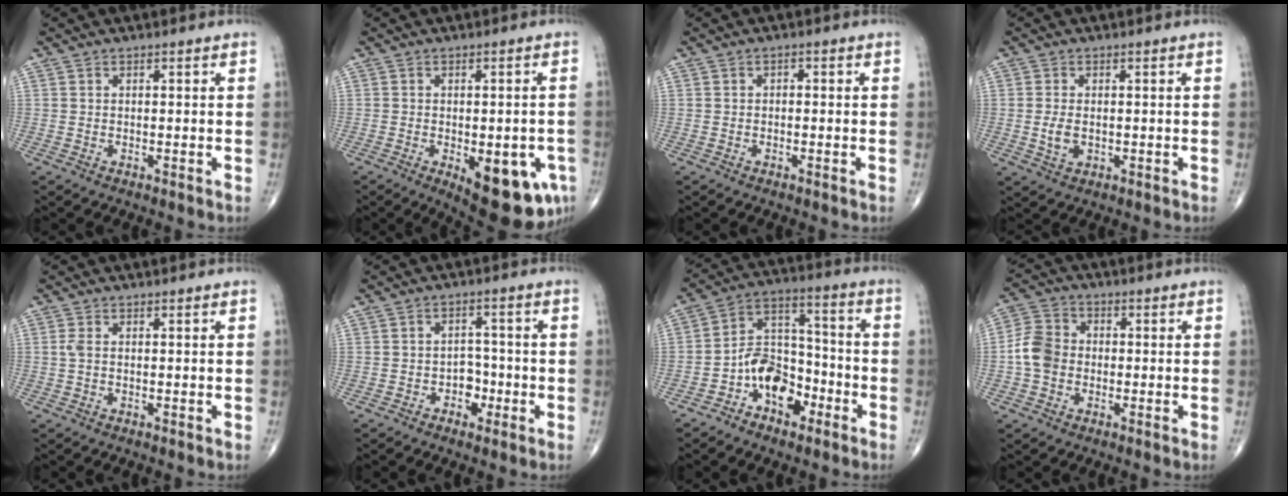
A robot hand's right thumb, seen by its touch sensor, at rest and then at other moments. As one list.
[{"total": 14.7, "force": [-5.5, 6.2, 12.1], "torque": [-0.116, 0.007, -0.053]}, {"total": 0.8, "force": [-0.4, 0.5, 0.4], "torque": [0.003, 0.008, -0.014]}, {"total": 3.2, "force": [-0.3, 2.1, 2.4], "torque": [-0.044, -0.002, -0.002]}, {"total": 1.3, "force": [0.0, 0.6, 1.1], "torque": [-0.026, -0.001, -0.002]}, {"total": 4.1, "force": [-1.6, 3.2, 1.9], "torque": [0.005, 0.021, -0.030]}, {"total": 11.2, "force": [-5.3, 7.4, 6.4], "torque": [-0.075, 0.069, -0.099]}, {"total": 6.9, "force": [-1.1, 5.6, 3.8], "torque": [-0.062, 0.022, -0.032]}]